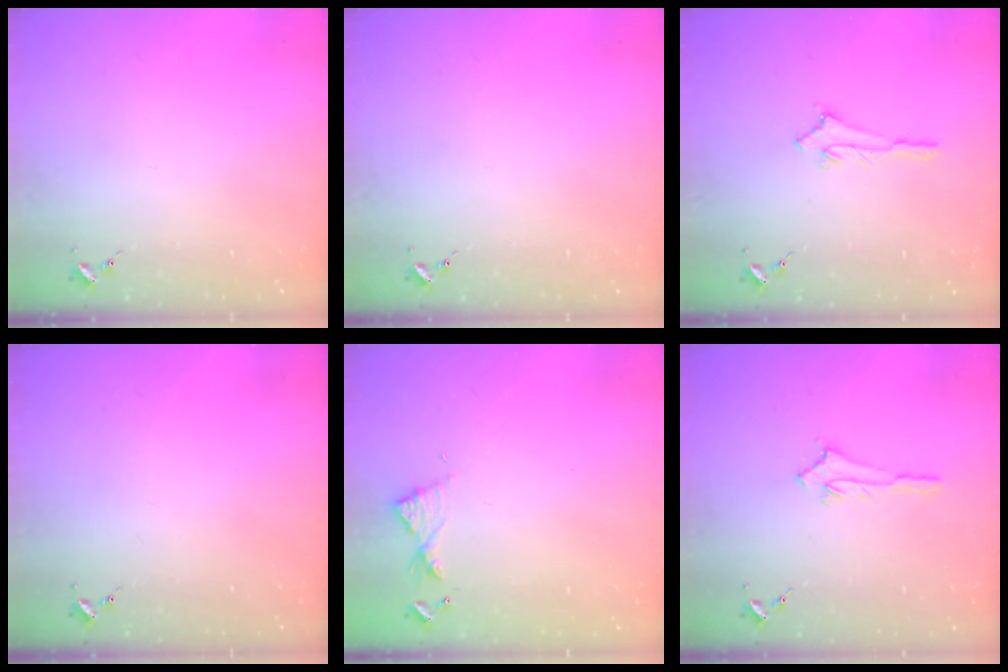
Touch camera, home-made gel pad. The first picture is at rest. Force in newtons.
{"total": 0.0}
{"total": 2.5, "press": 2.5, "slide": 0.2}
{"total": 0.0}
{"total": 5.7, "press": 5.6, "slide": 0.6}
{"total": 2.8, "press": 2.7, "slide": 0.4}